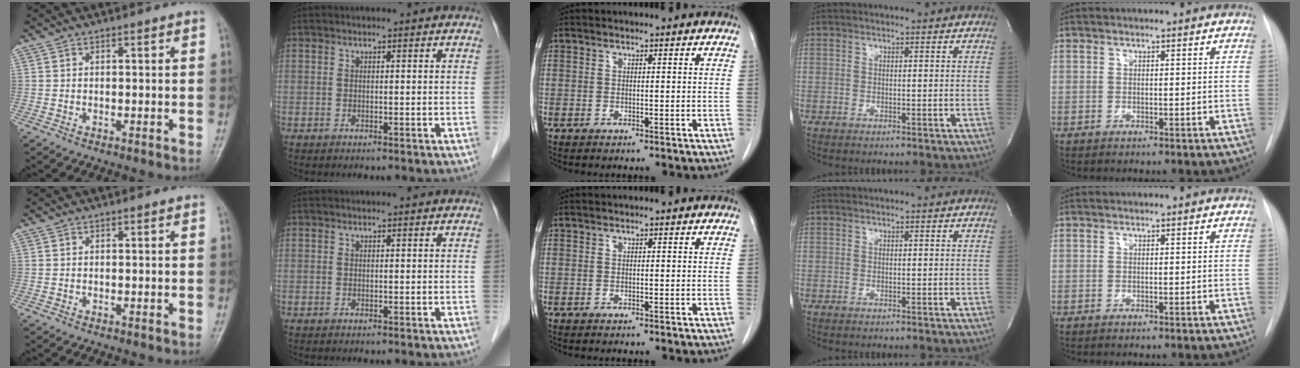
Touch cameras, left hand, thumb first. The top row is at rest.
{}